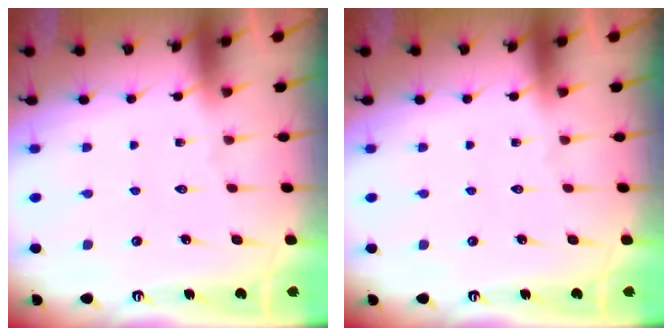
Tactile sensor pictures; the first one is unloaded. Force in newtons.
{"total": 0.0}